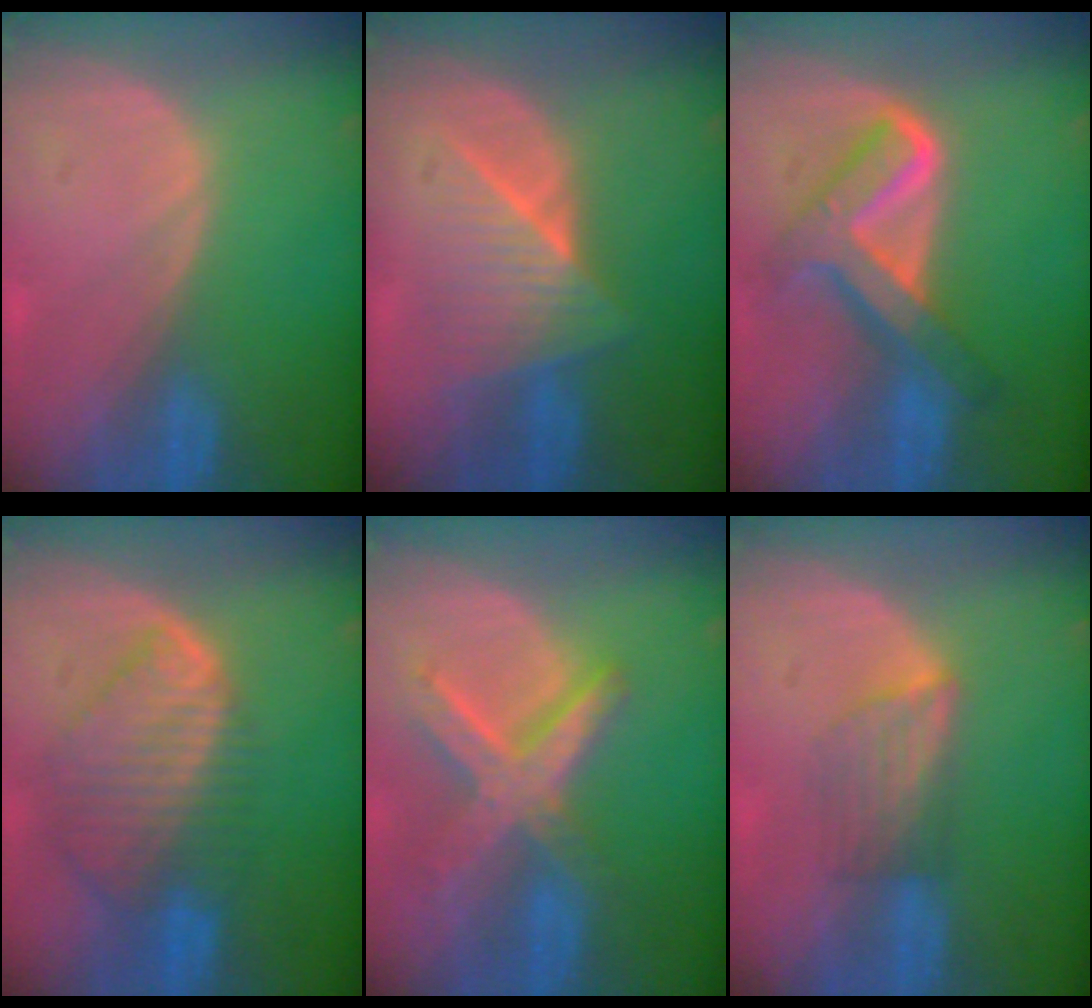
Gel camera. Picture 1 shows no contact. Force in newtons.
{"total": 6.5, "press": 6.4, "slide": 1.0}
{"total": 8.0, "press": 8.0, "slide": 0.7}
{"total": 9.2, "press": 7.9, "slide": 4.6}
{"total": 8.5, "press": 7.3, "slide": 4.2}
{"total": 4.1, "press": 3.8, "slide": 1.3}